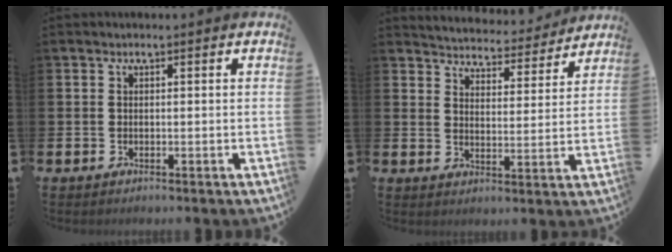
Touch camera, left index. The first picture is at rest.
{"total": 4.7, "force": [4.6, 0.7, -0.2], "torque": [-0.011, -0.044, 0.076]}